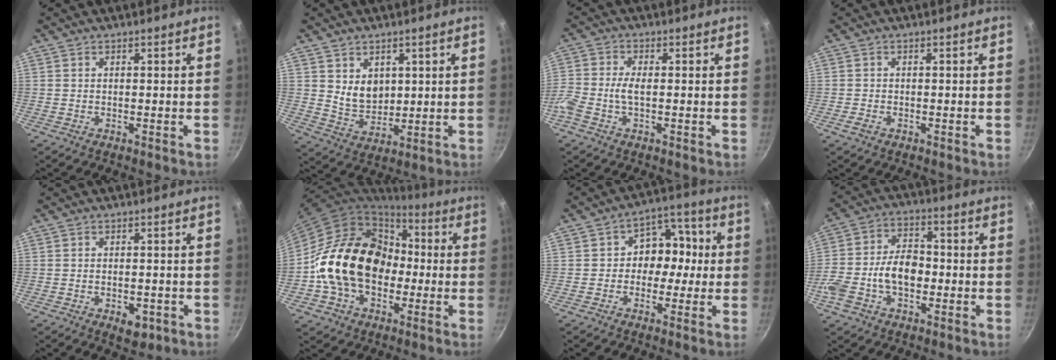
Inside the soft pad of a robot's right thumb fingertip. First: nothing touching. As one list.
[{"total": 6.7, "force": [2.1, 5.2, 3.7], "torque": [-0.044, -0.023, 0.048]}, {"total": 5.4, "force": [-1.2, 2.7, 4.5], "torque": [-0.115, 0.015, -0.035]}, {"total": 1.5, "force": [-0.8, 0.9, 0.9], "torque": [-0.020, 0.009, -0.015]}, {"total": 4.7, "force": [-2.0, 2.6, 3.3], "torque": [-0.033, 0.010, -0.019]}, {"total": 21.4, "force": [-1.4, 16.3, 13.7], "torque": [-0.217, 0.056, -0.022]}, {"total": 9.5, "force": [-0.5, 7.8, 5.5], "torque": [-0.017, 0.034, -0.022]}, {"total": 12.4, "force": [-2.8, 8.0, 9.1], "torque": [-0.145, 0.040, -0.060]}]